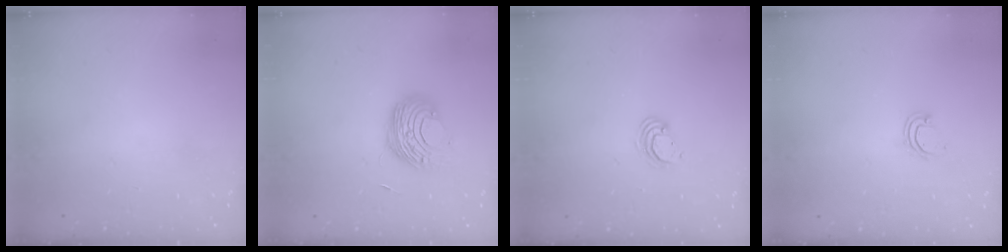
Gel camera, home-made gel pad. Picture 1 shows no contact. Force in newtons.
{"total": 10.0, "press": 10.0, "slide": 0.5}
{"total": 4.1, "press": 4.1, "slide": 0.2}
{"total": 3.9, "press": 3.9, "slide": 0.3}